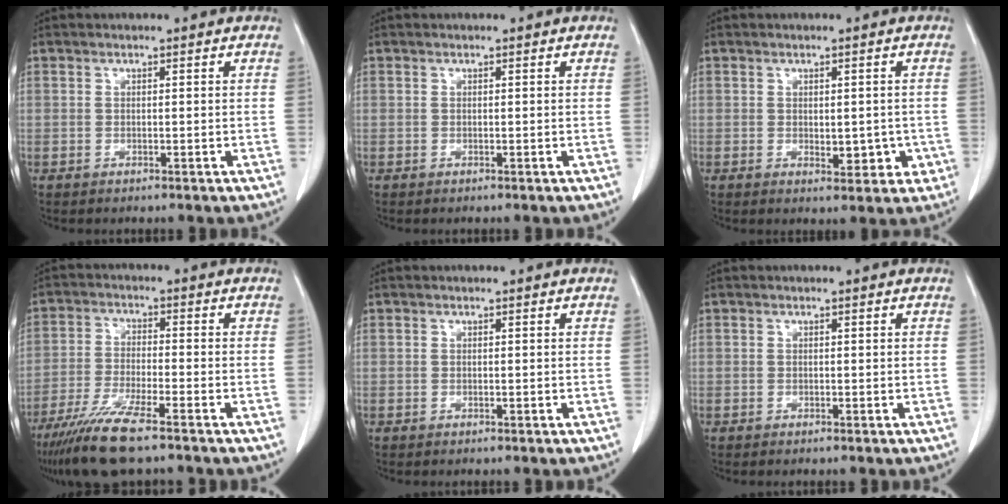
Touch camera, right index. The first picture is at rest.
{"total": 0.0}
{"total": 4.3, "force": [-0.8, 2.5, 3.5], "torque": [-0.035, 0.001, -0.001]}
{"total": 9.9, "force": [-7.2, 0.6, 6.8], "torque": [-0.134, -0.028, -0.132]}
{"total": 0.0}
{"total": 0.0}